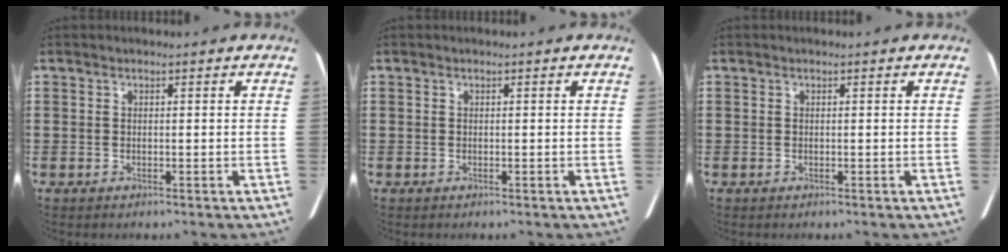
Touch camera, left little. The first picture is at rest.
{"total": 0.0}
{"total": 0.0}